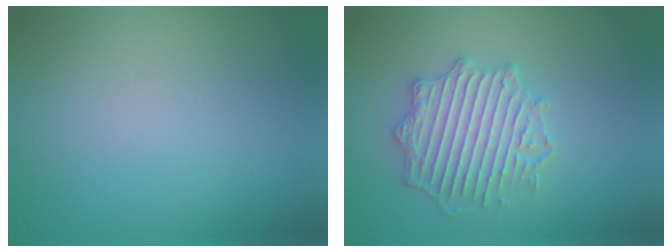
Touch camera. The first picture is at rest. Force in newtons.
{"total": 4.1, "press": 4.1, "slide": 0.3}